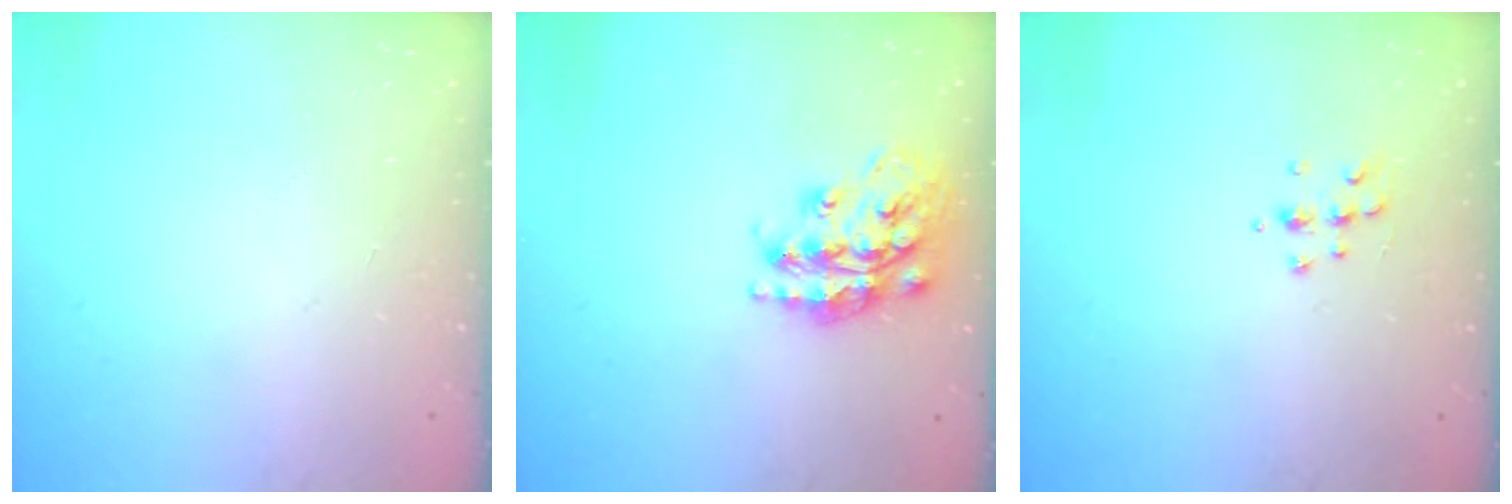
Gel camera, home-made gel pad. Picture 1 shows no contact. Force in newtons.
{"total": 17.1, "press": 17.1, "slide": 1.0}
{"total": 6.3, "press": 6.2, "slide": 1.0}